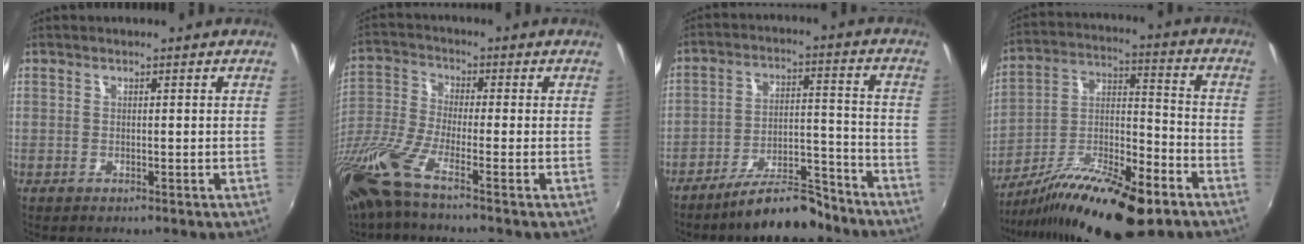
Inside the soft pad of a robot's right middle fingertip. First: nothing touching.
{"total": 11.7, "force": [-8.2, 0.8, 8.3], "torque": [-0.186, -0.030, -0.168]}
{"total": 11.4, "force": [-9.7, 2.9, 5.2], "torque": [-0.092, 0.029, -0.144]}
{"total": 20.8, "force": [-13.1, 5.7, 15.2], "torque": [-0.267, -0.013, -0.223]}